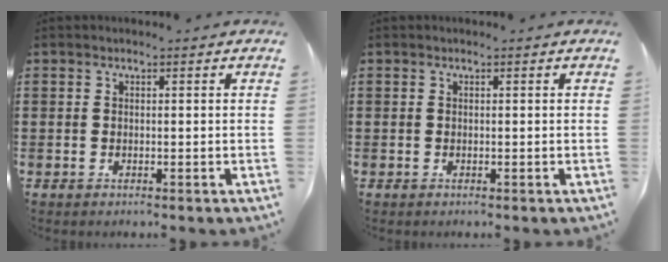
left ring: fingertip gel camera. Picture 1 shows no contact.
{"total": 0.0}